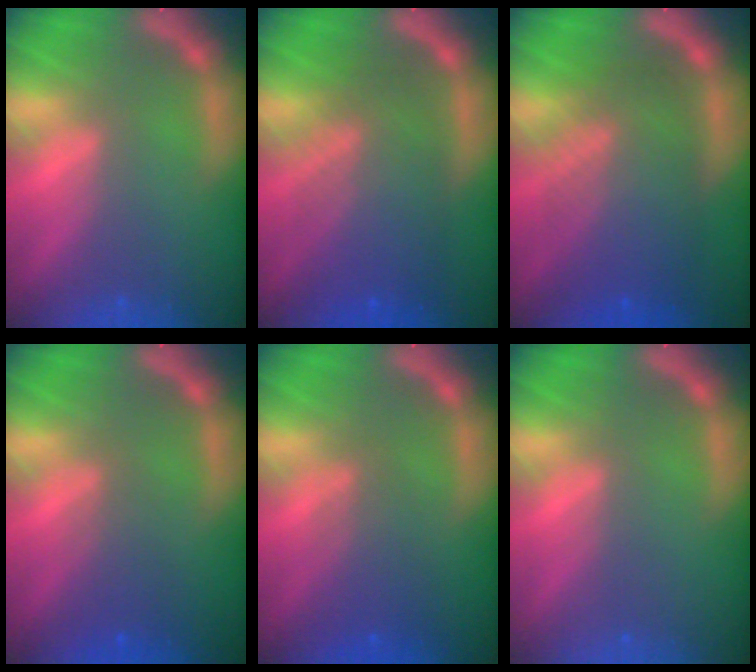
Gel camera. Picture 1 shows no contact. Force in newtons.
{"total": 8.1}
{"total": 9.0}
{"total": 2.5}
{"total": 3.6}
{"total": 0.0}